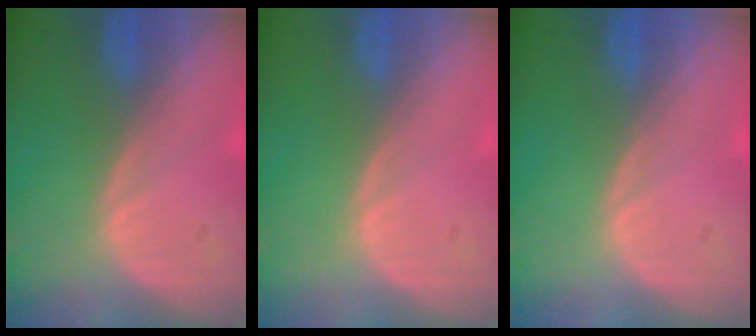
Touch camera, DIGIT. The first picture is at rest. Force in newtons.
{"total": 0.0}
{"total": 0.0}